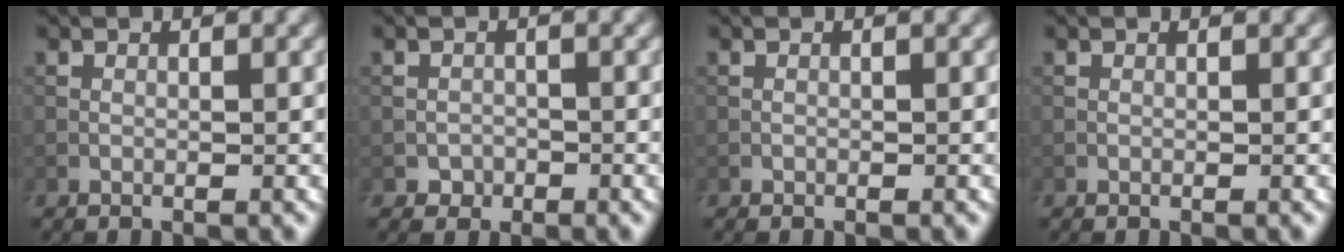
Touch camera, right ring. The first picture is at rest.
{"total": 1.2, "force": [-0.6, 1.0, 0.2], "torque": [0.005, 0.001, -0.012]}
{"total": 0.0}
{"total": 0.0}